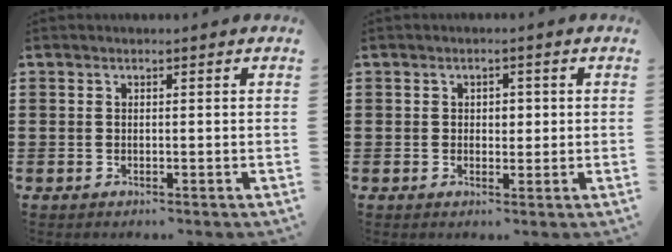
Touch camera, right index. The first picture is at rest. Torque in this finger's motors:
{"motor_torque": [0.31, -0.04, 0.09, 0.04]}